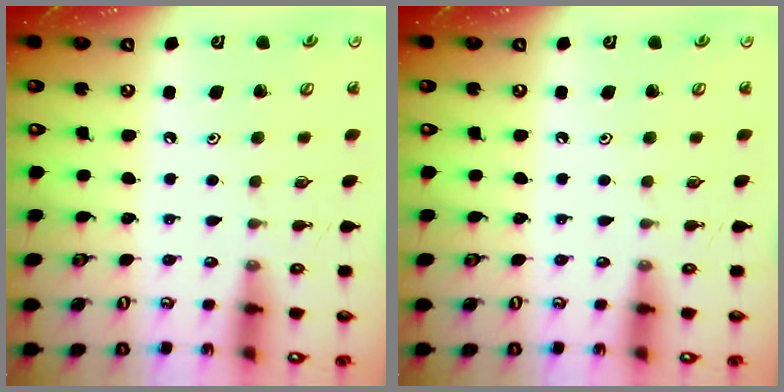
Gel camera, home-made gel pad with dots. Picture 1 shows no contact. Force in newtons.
{"total": 0.0}